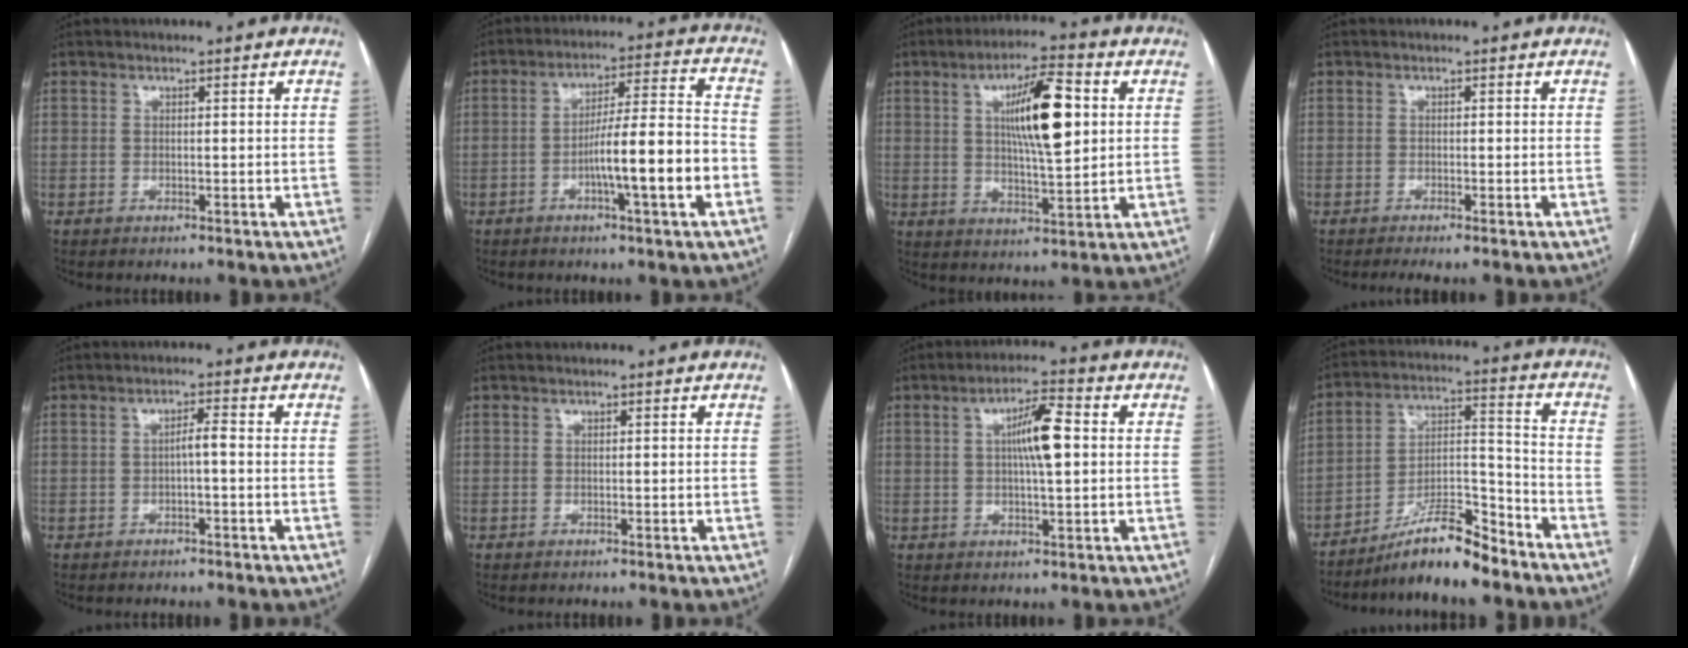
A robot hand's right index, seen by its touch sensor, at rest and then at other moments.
{"total": 12.0, "force": [-3.8, 0.1, 11.4], "torque": [-0.185, 0.010, -0.060]}
{"total": 12.0, "force": [2.9, 2.2, 11.5], "torque": [-0.195, 0.006, 0.046]}
{"total": 1.9, "force": [-1.4, -0.1, 1.3], "torque": [-0.023, -0.005, -0.025]}
{"total": 2.0, "force": [-0.4, 0.2, 2.0], "torque": [-0.032, 0.004, -0.008]}
{"total": 0.0}
{"total": 7.2, "force": [1.0, 1.0, 7.1], "torque": [-0.124, 0.011, 0.015]}
{"total": 11.6, "force": [-9.6, 1.6, 6.3], "torque": [-0.107, 0.014, -0.168]}